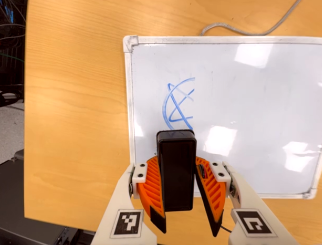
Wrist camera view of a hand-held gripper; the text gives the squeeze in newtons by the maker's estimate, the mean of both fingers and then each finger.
{"total": 6.9, "left": 7.4, "right": 6.4}